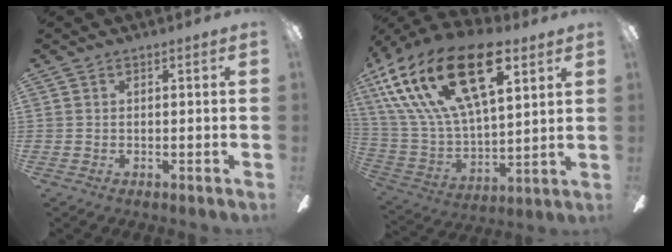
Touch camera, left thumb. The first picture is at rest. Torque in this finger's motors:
{"motor_torque": [2.73, 2.28, 1.37, -1.39, 1.03]}